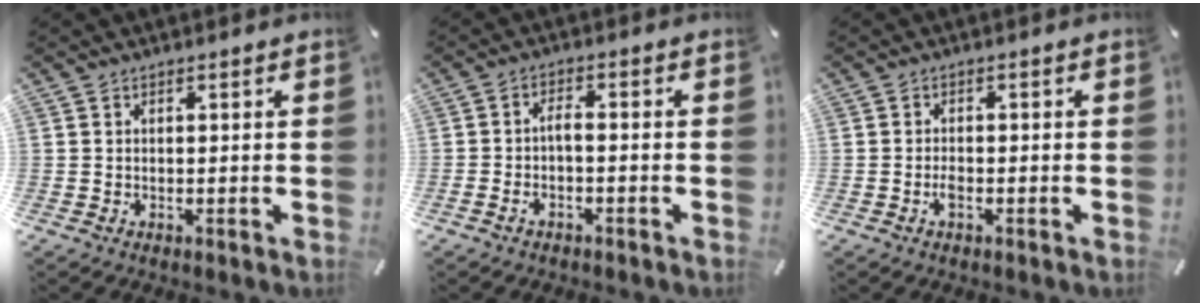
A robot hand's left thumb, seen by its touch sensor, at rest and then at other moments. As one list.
[{"total": 2.8, "force": [-1.2, 0.8, 2.4], "torque": [-0.043, 0.009, -0.023]}, {"total": 1.6, "force": [-0.8, 0.7, 1.2], "torque": [-0.025, 0.002, -0.016]}]